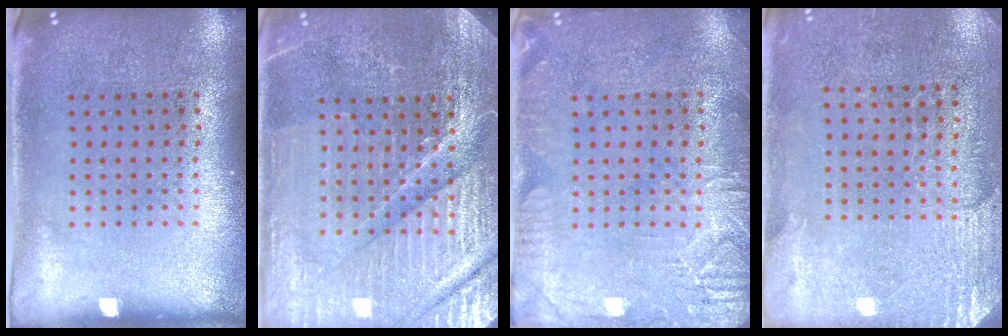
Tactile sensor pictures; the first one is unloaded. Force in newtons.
{"total": 4.9, "press": 4.6, "slide": 1.7}
{"total": 3.1, "press": 3.1, "slide": 0.4}
{"total": 2.7, "press": 2.4, "slide": 1.2}